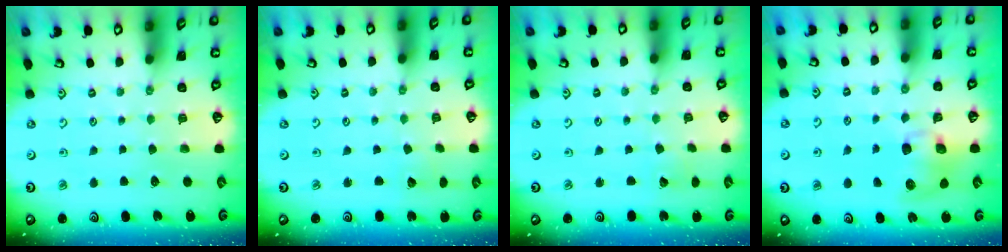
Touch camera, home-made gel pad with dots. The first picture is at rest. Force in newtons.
{"total": 3.4, "press": 3.4, "slide": 0.2}
{"total": 2.7, "press": 2.6, "slide": 0.4}
{"total": 9.4, "press": 9.3, "slide": 1.4}